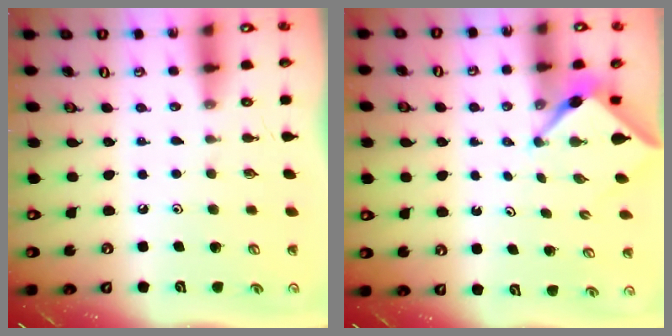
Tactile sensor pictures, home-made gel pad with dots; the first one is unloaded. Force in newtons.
{"total": 3.1, "press": 3.1, "slide": 0.3}